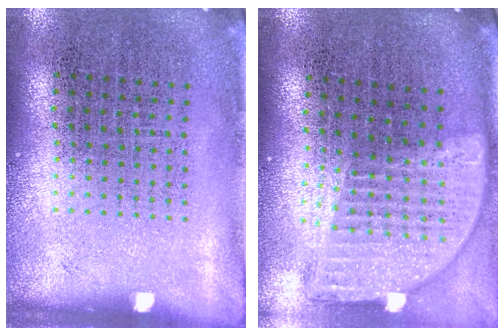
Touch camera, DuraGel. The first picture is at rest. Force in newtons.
{"total": 2.0, "press": 1.6, "slide": 1.2}